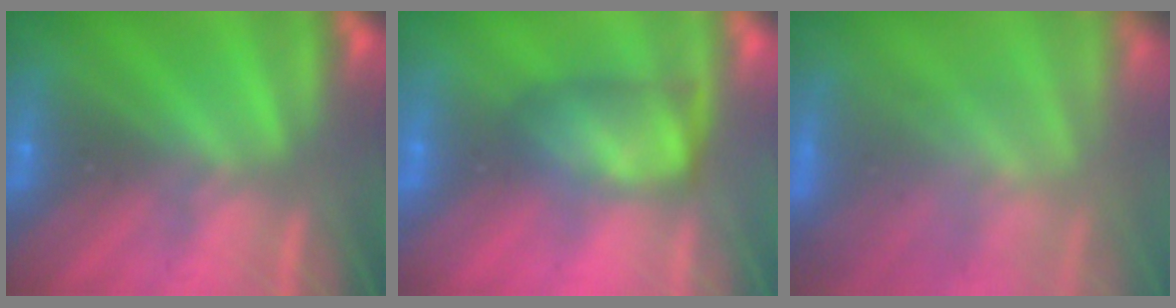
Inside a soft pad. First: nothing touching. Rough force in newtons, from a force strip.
{"total": 4.9}
{"total": 2.9}